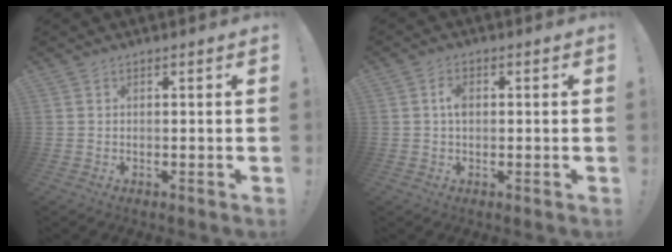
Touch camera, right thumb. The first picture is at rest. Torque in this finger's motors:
{"motor_torque": [-0.23, -0.15, 0.46, -0.17, 0.07]}